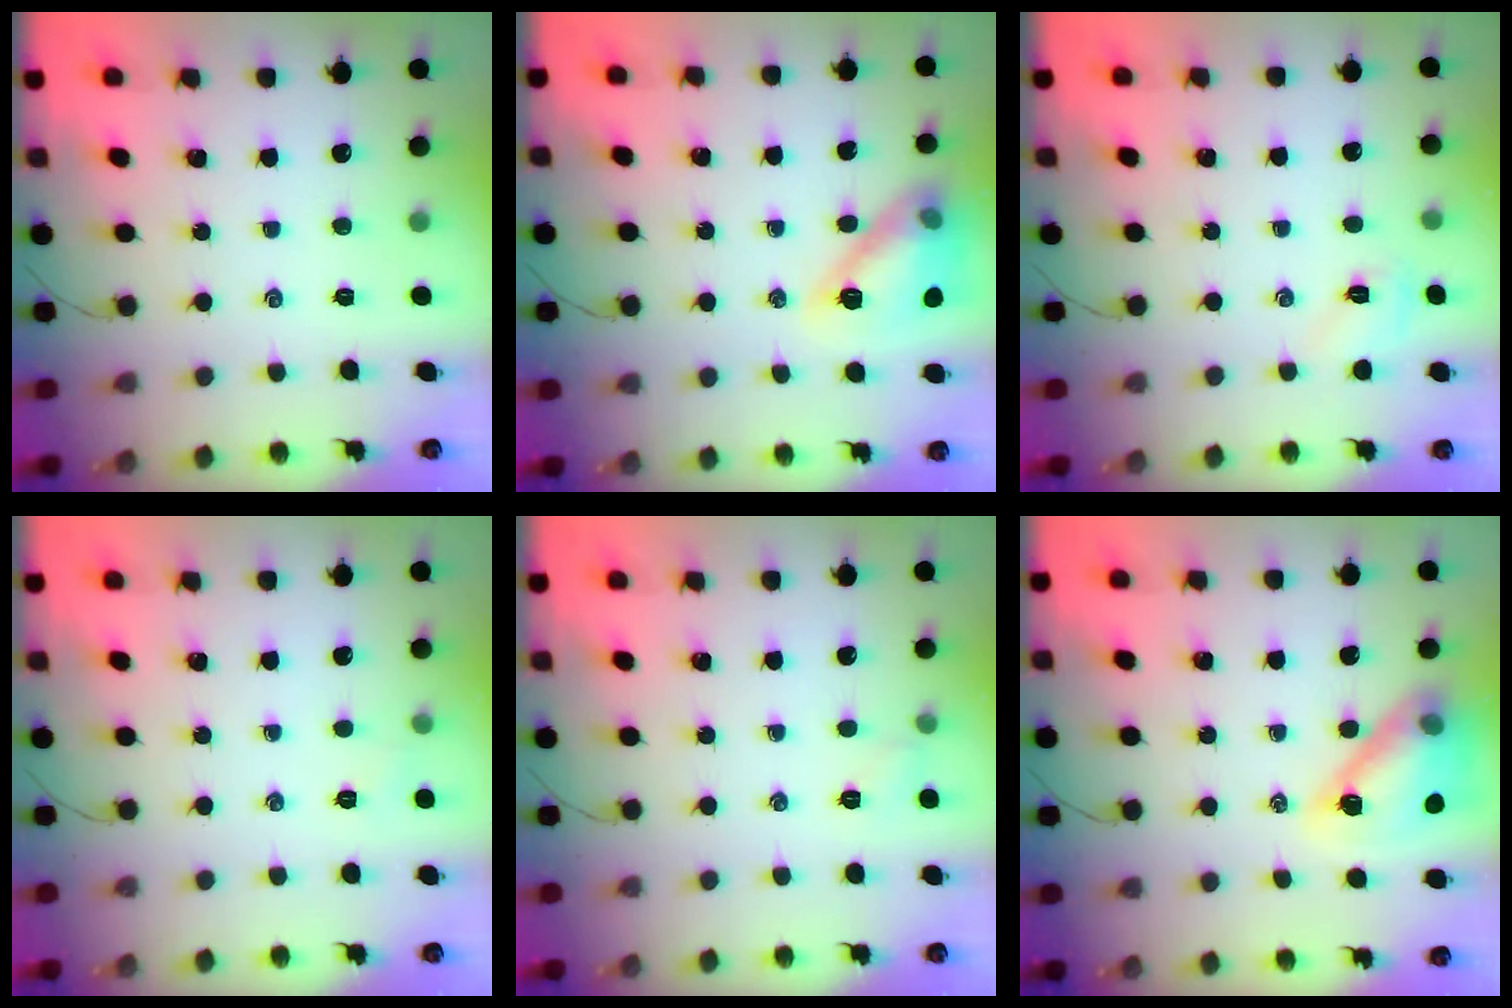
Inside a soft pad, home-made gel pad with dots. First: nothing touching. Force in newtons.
{"total": 15.3, "press": 15.2, "slide": 1.7}
{"total": 4.7, "press": 4.5, "slide": 1.4}
{"total": 3.6, "press": 3.5, "slide": 1.1}
{"total": 4.7, "press": 4.6, "slide": 1.0}
{"total": 14.1, "press": 13.6, "slide": 4.0}